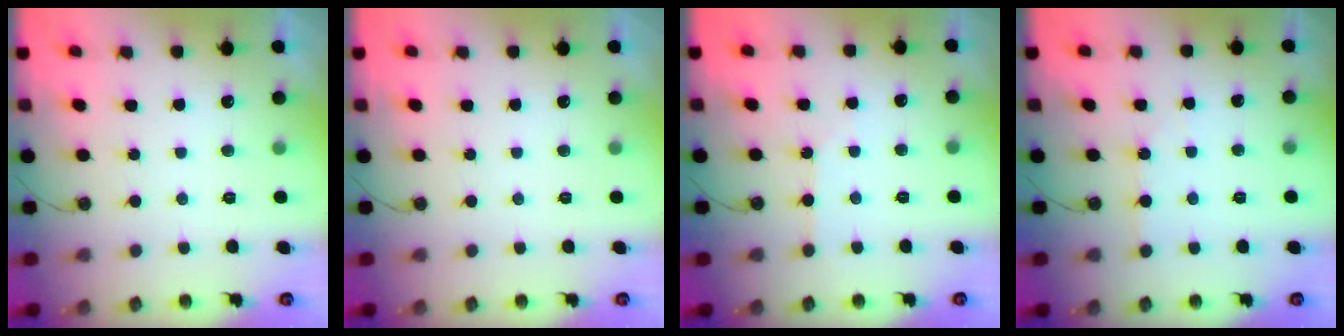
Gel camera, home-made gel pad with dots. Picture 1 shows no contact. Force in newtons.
{"total": 0.0}
{"total": 2.6, "press": 2.6, "slide": 0.5}
{"total": 3.2, "press": 3.2, "slide": 0.5}